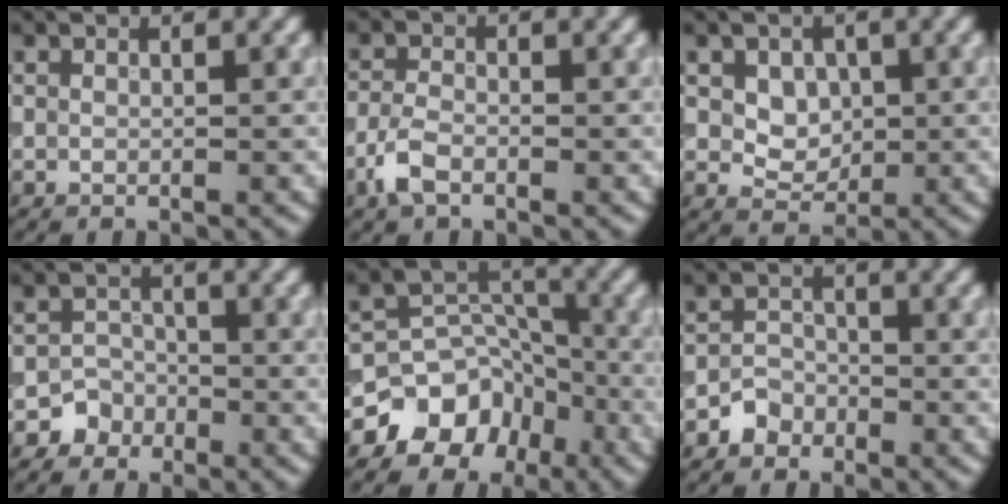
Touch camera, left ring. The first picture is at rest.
{"total": 2.6, "force": [-1.5, 1.2, 1.7], "torque": [-0.040, 0.003, -0.040]}
{"total": 2.7, "force": [0.6, 2.1, 1.6], "torque": [-0.024, -0.005, 0.013]}
{"total": 1.9, "force": [-1.1, 1.5, -0.1], "torque": [0.015, 0.011, -0.023]}
{"total": 6.4, "force": [-4.0, 4.8, 1.6], "torque": [-0.005, 0.007, -0.074]}
{"total": 1.8, "force": [-1.2, 1.3, 0.3], "torque": [0.002, 0.012, -0.024]}